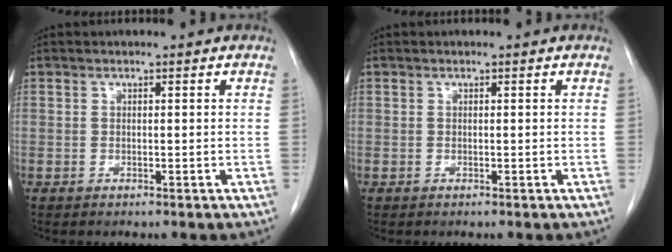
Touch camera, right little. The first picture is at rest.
{"total": 0.0}